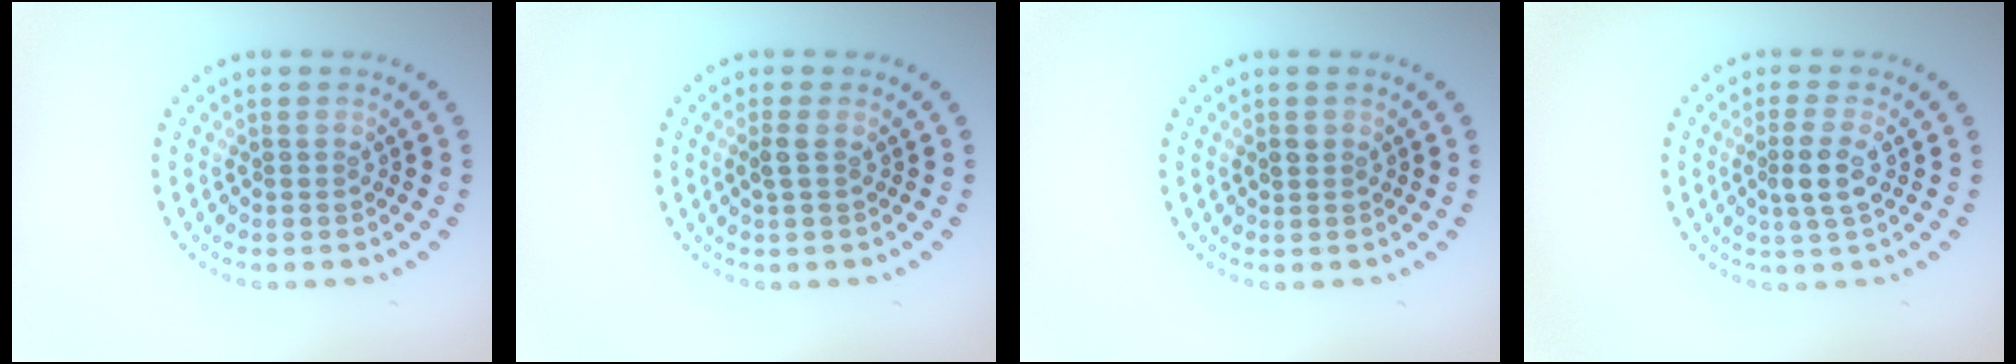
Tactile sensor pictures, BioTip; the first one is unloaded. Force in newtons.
{"total": 1.0, "press": 0.9, "slide": 0.5}
{"total": 0.9, "press": 0.8, "slide": 0.3}
{"total": 2.5, "press": 2.2, "slide": 1.1}